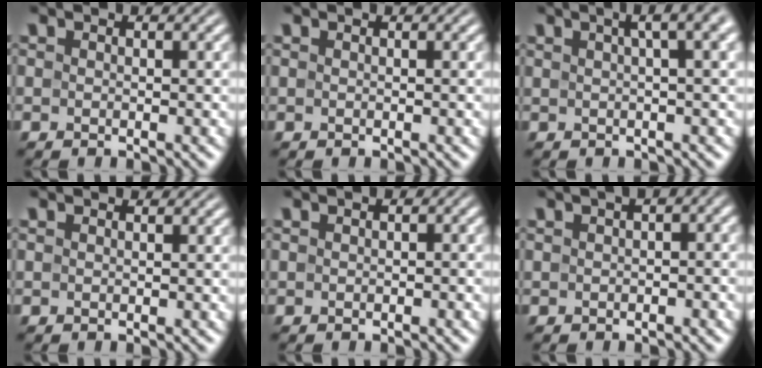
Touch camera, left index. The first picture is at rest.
{"total": 0.0}
{"total": 6.2, "force": [2.5, 2.3, 5.2], "torque": [-0.037, 0.027, 0.020]}
{"total": 0.9, "force": [0.8, 0.2, 0.2], "torque": [-0.009, -0.002, 0.006]}
{"total": 1.3, "force": [0.2, 0.7, 1.1], "torque": [-0.014, 0.006, 0.002]}
{"total": 4.3, "force": [1.1, 2.0, 3.7], "torque": [-0.024, 0.015, 0.006]}